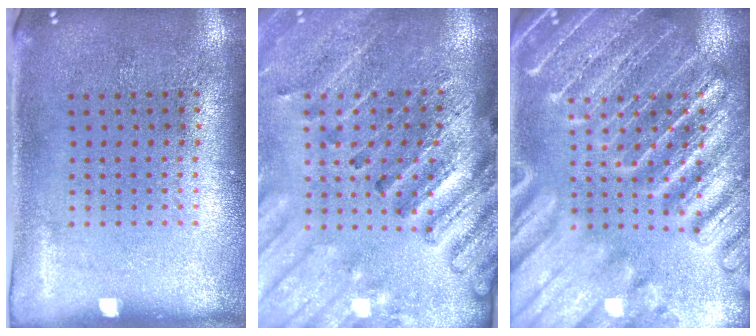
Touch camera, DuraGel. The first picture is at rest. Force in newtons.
{"total": 2.8, "press": 2.7, "slide": 0.6}
{"total": 4.7, "press": 4.7, "slide": 0.5}